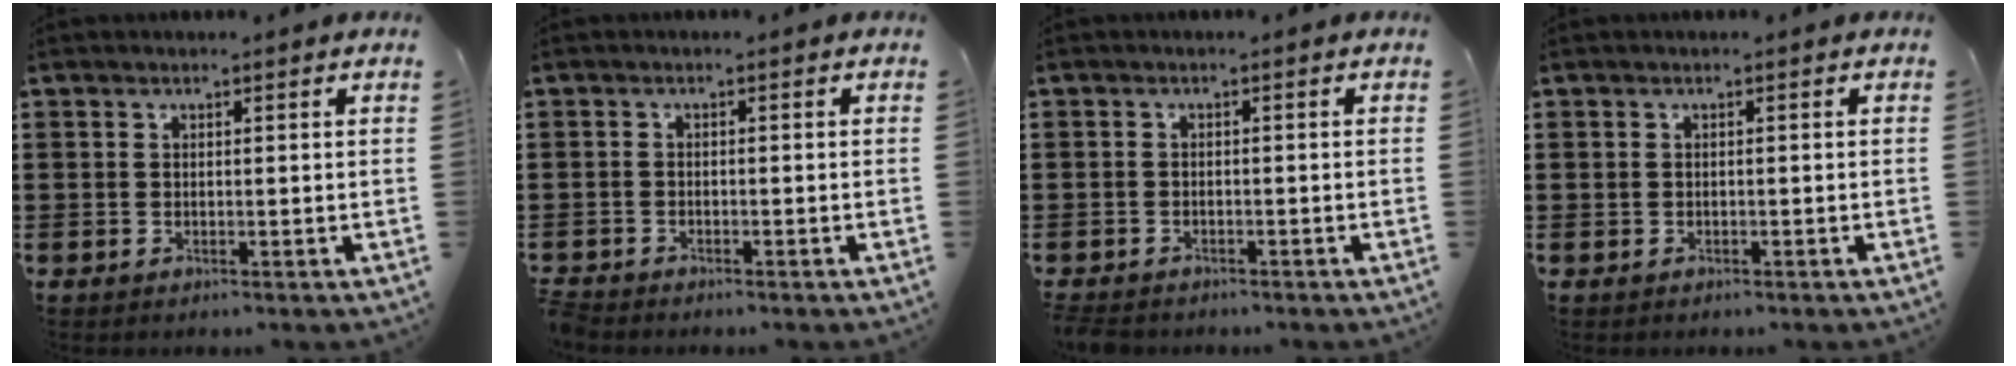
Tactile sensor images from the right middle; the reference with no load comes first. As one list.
[{"total": 1.4, "force": [-1.4, 0.1, 0.0], "torque": [-0.005, 0.000, -0.028]}, {"total": 1.3, "force": [-1.2, 0.4, 0.0], "torque": [-0.011, -0.004, -0.030]}, {"total": 0.0}]